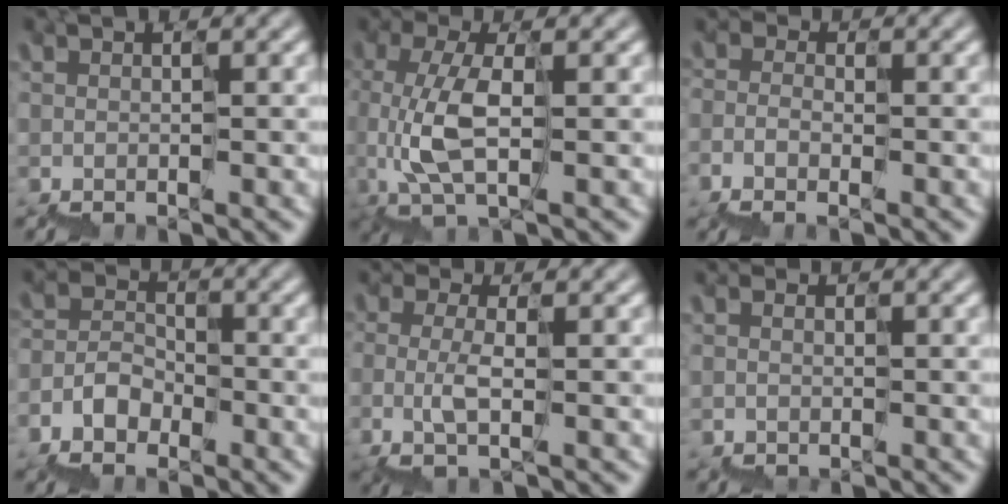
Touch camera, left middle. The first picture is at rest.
{"total": 3.8, "force": [0.1, 1.3, 3.5], "torque": [-0.088, 0.009, 0.012]}
{"total": 1.5, "force": [-1.5, 0.4, 0.0], "torque": [-0.009, 0.005, -0.025]}
{"total": 2.5, "force": [-1.8, 1.7, 0.1], "torque": [-0.005, 0.013, -0.034]}
{"total": 1.3, "force": [-0.4, 0.4, 1.2], "torque": [-0.033, 0.008, -0.005]}
{"total": 1.0, "force": [-0.8, 0.0, -0.7], "torque": [0.003, -0.003, -0.008]}